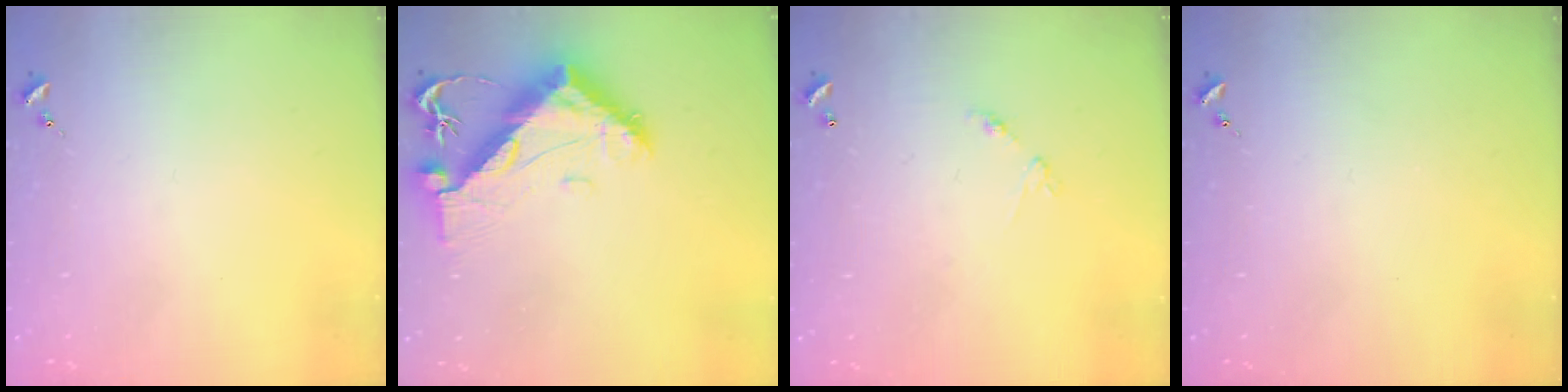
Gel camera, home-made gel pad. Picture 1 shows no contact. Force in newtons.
{"total": 11.0, "press": 10.9, "slide": 1.0}
{"total": 5.9, "press": 5.9, "slide": 0.4}
{"total": 0.0}